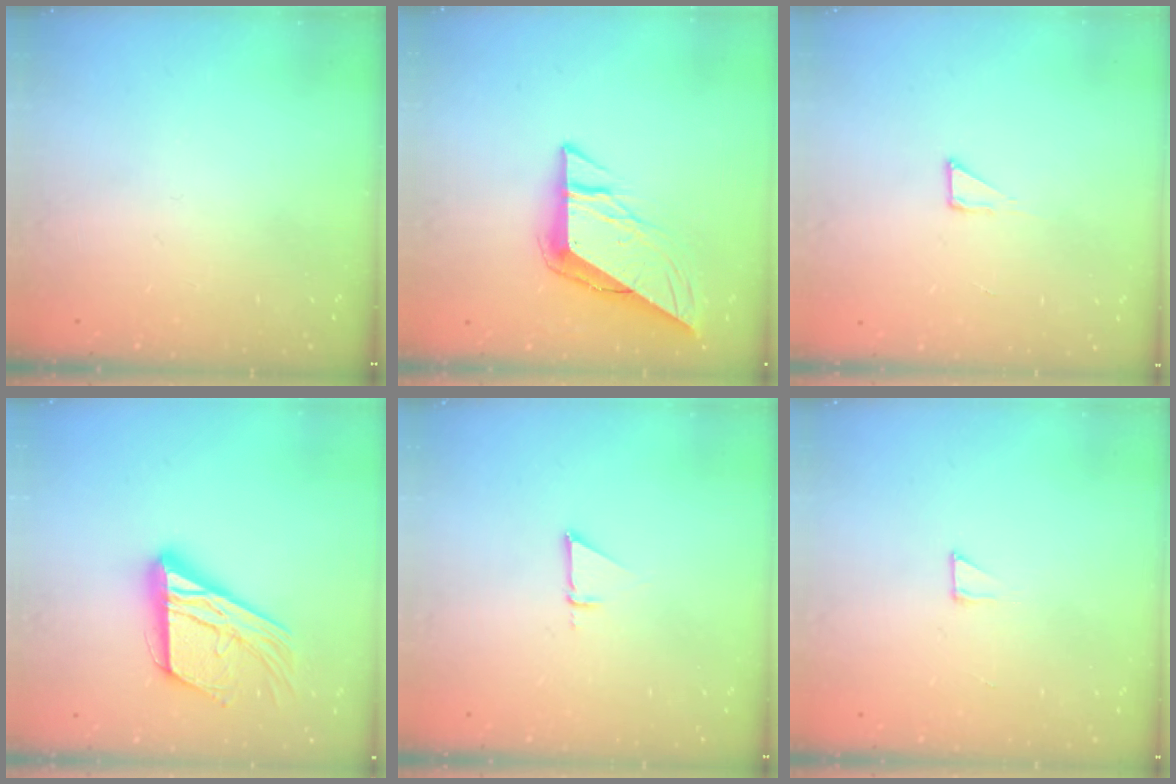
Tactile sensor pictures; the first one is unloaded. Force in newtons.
{"total": 9.4, "press": 9.3, "slide": 0.7}
{"total": 3.7, "press": 3.7, "slide": 0.4}
{"total": 17.5, "press": 17.4, "slide": 1.4}
{"total": 3.1, "press": 3.1, "slide": 0.2}
{"total": 2.6, "press": 2.6, "slide": 0.1}